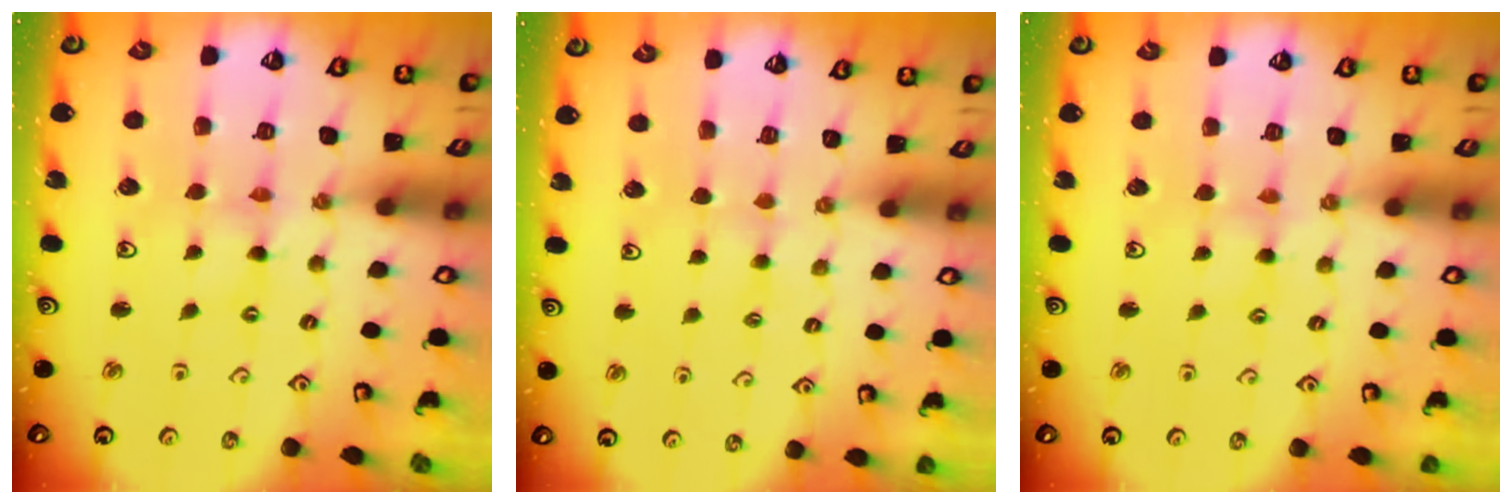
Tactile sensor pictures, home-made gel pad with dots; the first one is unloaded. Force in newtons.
{"total": 1.9, "press": 1.8, "slide": 0.3}
{"total": 2.5, "press": 2.5, "slide": 0.4}